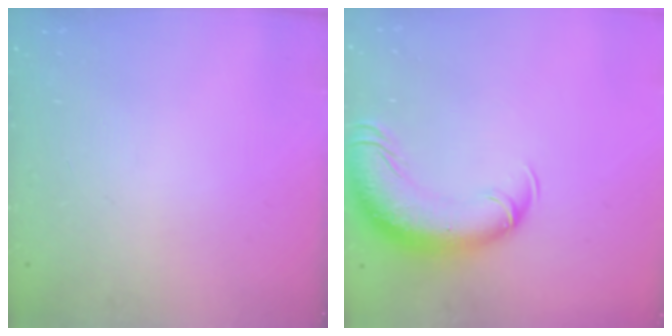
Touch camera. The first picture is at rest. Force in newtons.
{"total": 16.5, "press": 16.1, "slide": 3.8}